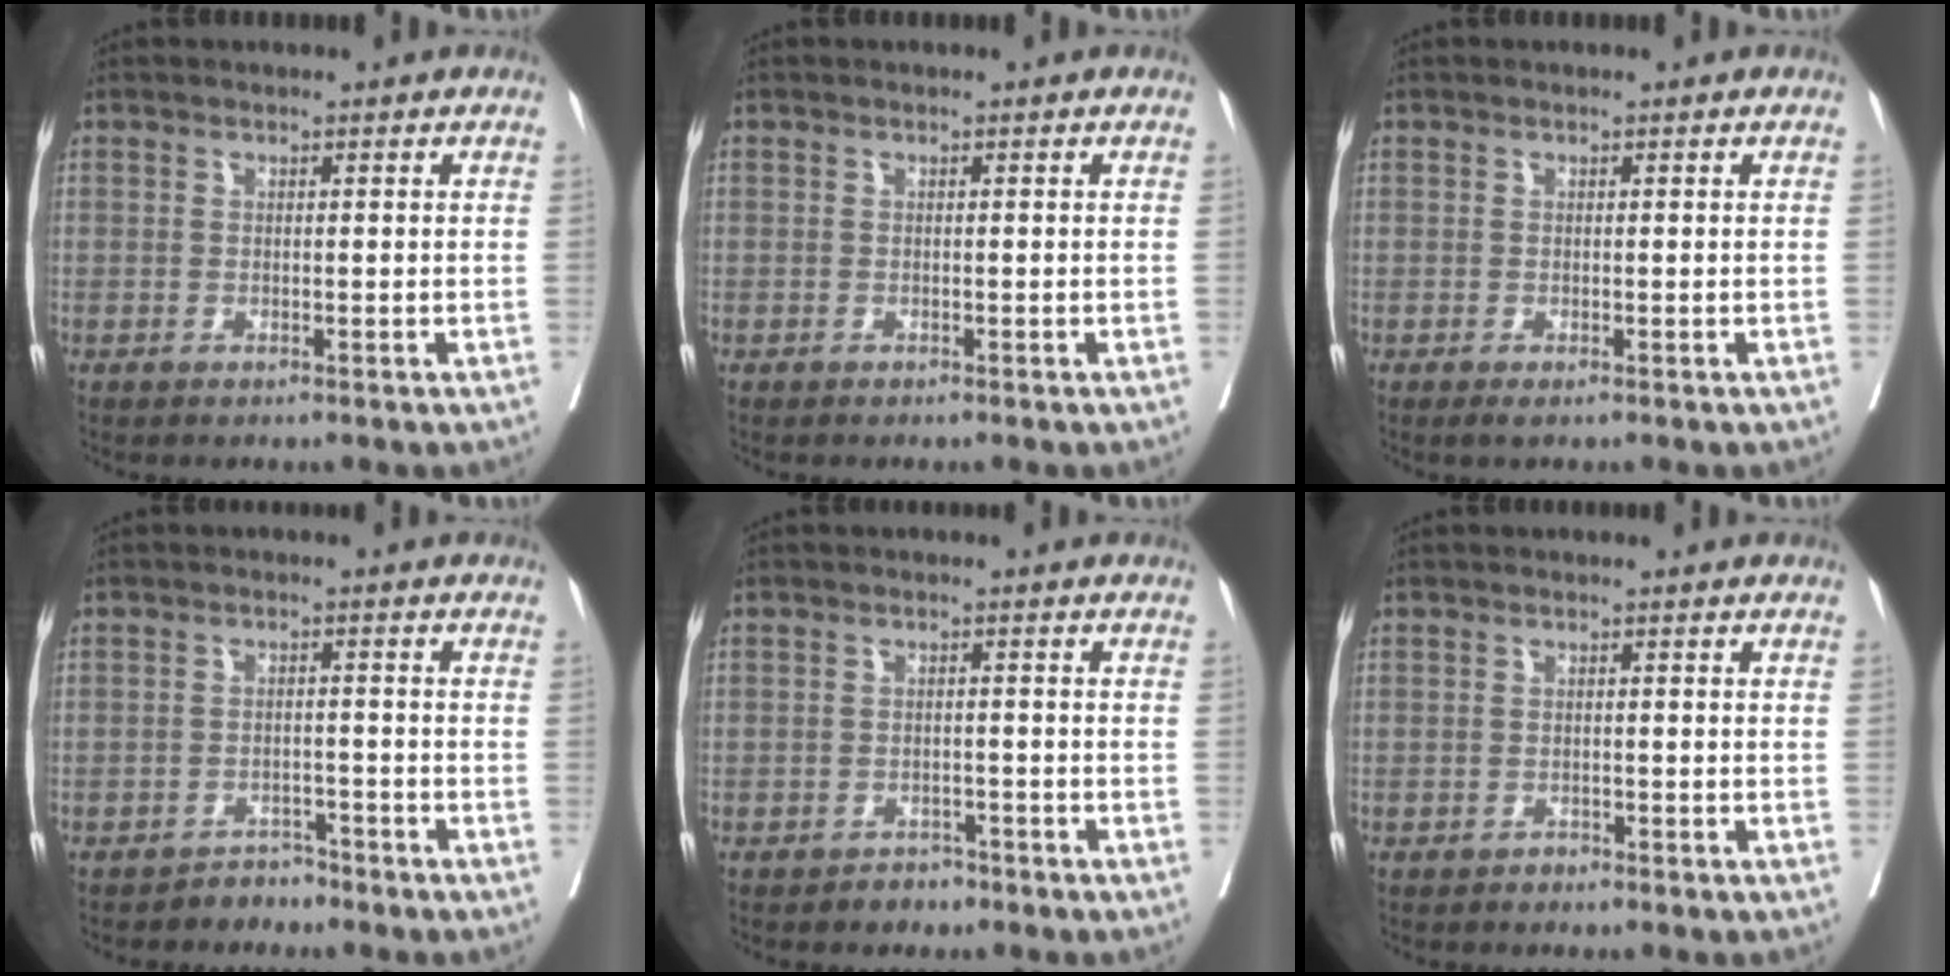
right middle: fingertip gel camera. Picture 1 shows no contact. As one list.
[{"total": 0.0}, {"total": 0.7, "force": [-0.3, 0.0, 0.6], "torque": [-0.012, -0.005, -0.003]}, {"total": 2.5, "force": [-2.3, 0.9, -0.5], "torque": [0.006, 0.000, -0.035]}, {"total": 2.0, "force": [-1.6, 1.1, 0.1], "torque": [-0.009, 0.003, -0.025]}, {"total": 0.7, "force": [-0.6, 0.2, 0.0], "torque": [-0.004, -0.001, -0.013]}]